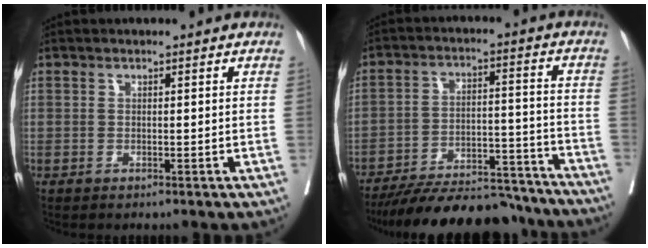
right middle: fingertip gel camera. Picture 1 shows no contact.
{"total": 19.5, "force": [-17.9, 4.7, 6.3], "torque": [-0.094, 0.013, -0.261]}